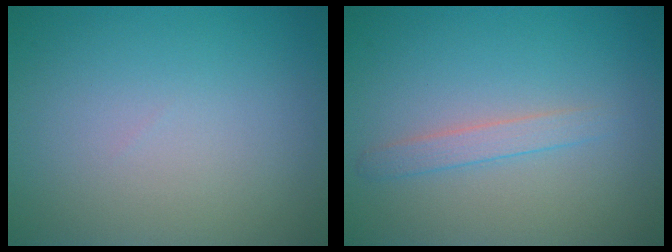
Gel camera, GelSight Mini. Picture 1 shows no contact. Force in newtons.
{"total": 1.6, "press": 1.6, "slide": 0.1}